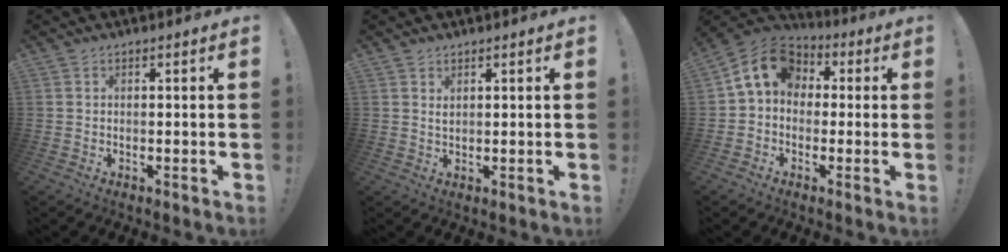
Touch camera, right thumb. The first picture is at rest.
{"total": 1.3, "force": [1.1, 0.6, 0.5], "torque": [-0.004, -0.005, 0.019]}
{"total": 11.2, "force": [2.1, 8.9, 6.5], "torque": [-0.103, 0.009, 0.044]}